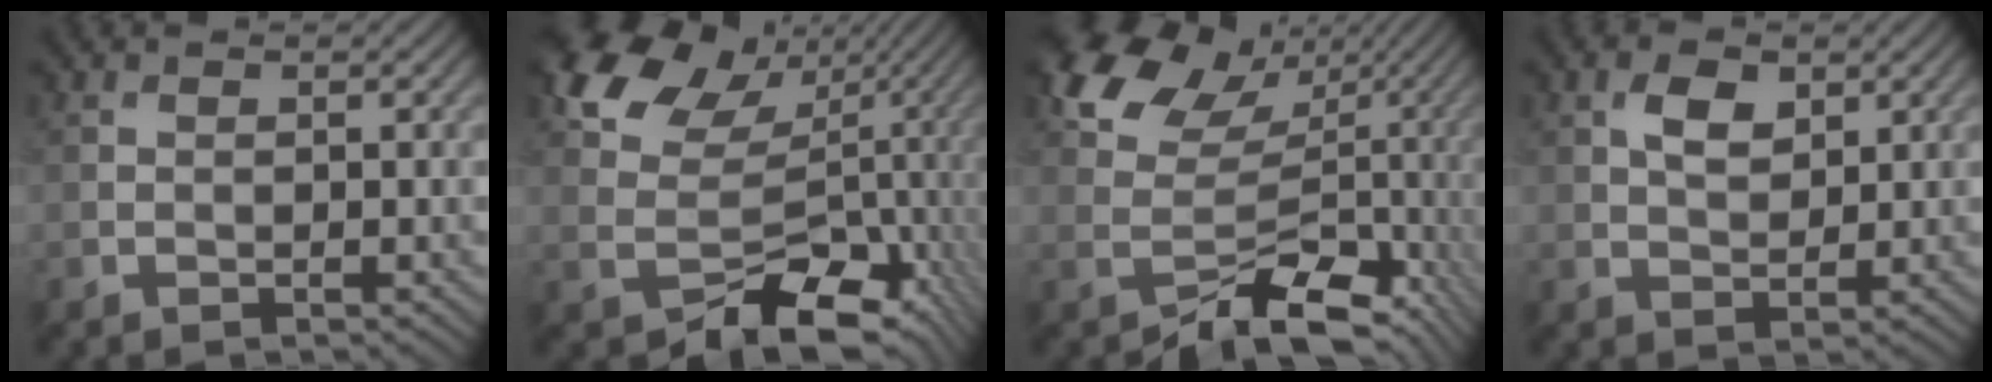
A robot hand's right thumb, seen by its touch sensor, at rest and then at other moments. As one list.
[{"total": 11.3, "force": [1.7, 8.4, 7.3], "torque": [-0.127, -0.018, 0.057]}, {"total": 9.8, "force": [-1.9, 6.9, 6.7], "torque": [-0.114, -0.014, -0.016]}, {"total": 3.3, "force": [1.4, 2.1, 2.1], "torque": [-0.039, -0.002, 0.030]}]